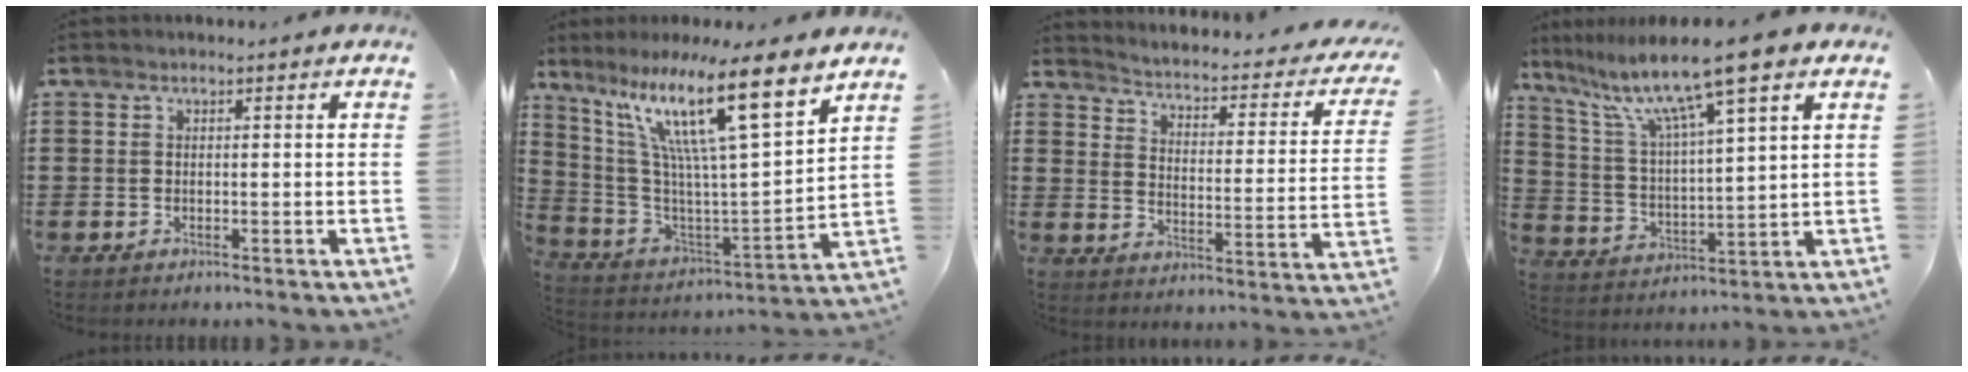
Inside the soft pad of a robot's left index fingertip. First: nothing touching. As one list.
[{"total": 15.4, "force": [9.6, 1.0, 12.0], "torque": [-0.254, -0.052, 0.146]}, {"total": 2.0, "force": [1.8, -0.2, 1.0], "torque": [-0.037, -0.030, 0.016]}, {"total": 11.5, "force": [8.5, 0.4, 7.7], "torque": [-0.177, -0.038, 0.138]}]